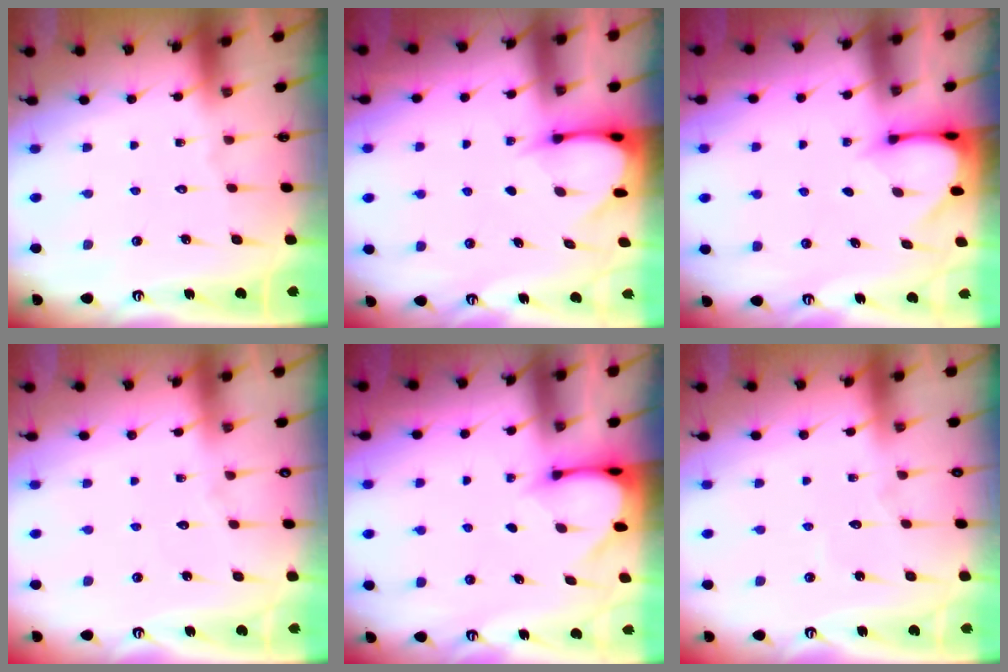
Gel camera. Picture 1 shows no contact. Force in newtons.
{"total": 3.4, "press": 3.4, "slide": 0.3}
{"total": 3.0, "press": 3.0, "slide": 0.3}
{"total": 2.8, "press": 2.8, "slide": 0.4}
{"total": 2.9, "press": 2.9, "slide": 0.2}
{"total": 3.6, "press": 3.6, "slide": 0.4}